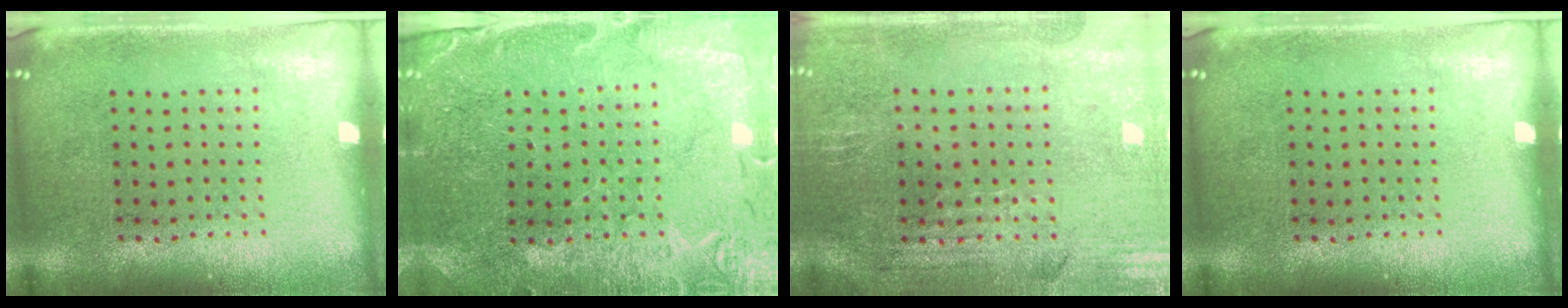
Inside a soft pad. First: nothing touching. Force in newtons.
{"total": 0.7, "press": 0.7, "slide": 0.3}
{"total": 1.1, "press": 1.1, "slide": 0.3}
{"total": 0.0}